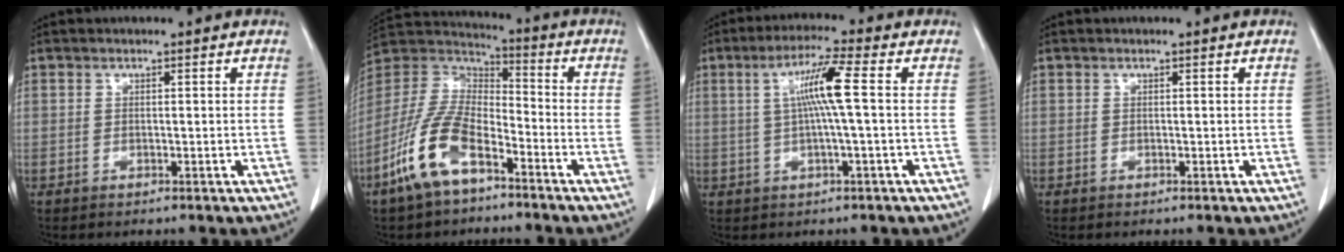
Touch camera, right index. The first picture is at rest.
{"total": 12.8, "force": [-7.1, 4.9, 9.5], "torque": [-0.215, -0.001, -0.140]}
{"total": 7.2, "force": [0.9, -0.6, 7.2], "torque": [-0.134, 0.010, 0.017]}
{"total": 0.0}